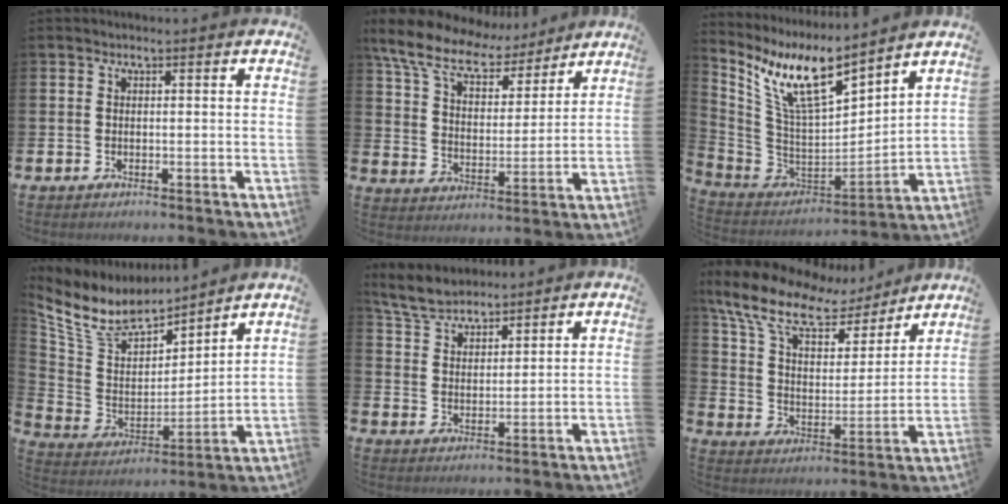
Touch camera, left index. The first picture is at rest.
{"total": 10.0, "force": [8.5, 3.6, 3.7], "torque": [-0.104, -0.052, 0.149]}
{"total": 11.0, "force": [8.2, 2.6, 6.7], "torque": [-0.160, -0.049, 0.145]}
{"total": 9.3, "force": [8.3, 3.5, 2.3], "torque": [-0.095, -0.059, 0.150]}
{"total": 6.1, "force": [5.7, 1.7, 1.3], "torque": [-0.048, -0.016, 0.107]}
{"total": 11.9, "force": [9.4, 5.1, 5.3], "torque": [-0.129, -0.057, 0.162]}